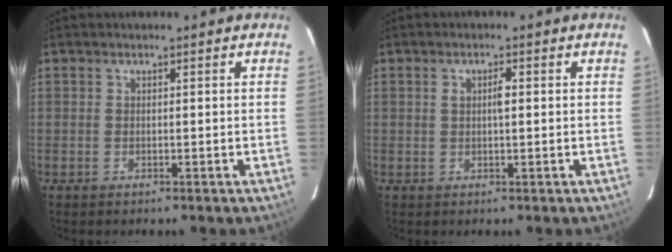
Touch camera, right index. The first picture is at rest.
{"total": 1.9, "force": [0.2, 0.6, 1.8], "torque": [-0.033, 0.005, 0.004]}